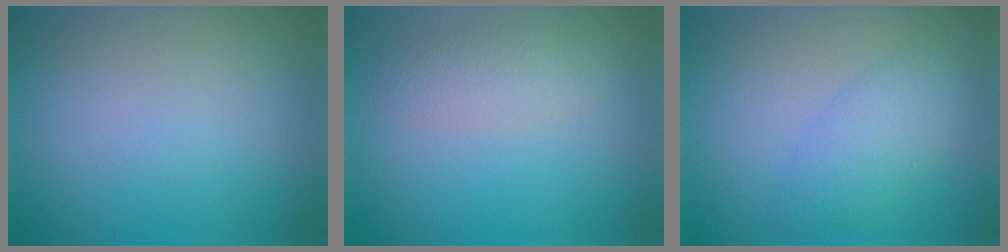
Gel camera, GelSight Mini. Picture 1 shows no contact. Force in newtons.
{"total": 2.4, "press": 2.4, "slide": 0.0}
{"total": 2.8, "press": 2.8, "slide": 0.2}